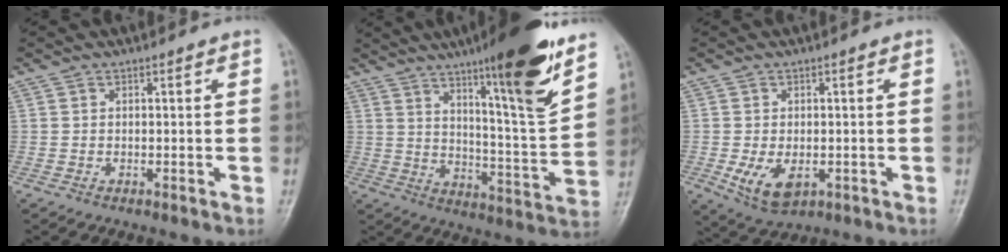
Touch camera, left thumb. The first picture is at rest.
{"total": 18.8, "force": [11.9, 2.3, 14.4], "torque": [-0.191, -0.070, 0.185]}
{"total": 6.8, "force": [-1.7, 4.1, 5.1], "torque": [-0.086, -0.009, -0.021]}